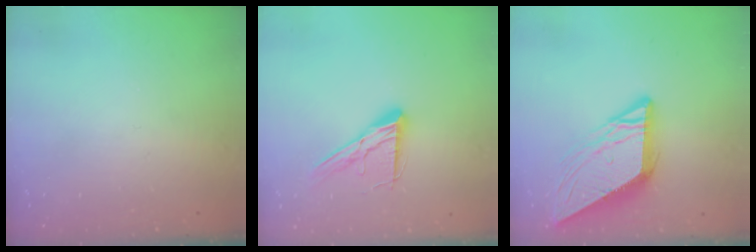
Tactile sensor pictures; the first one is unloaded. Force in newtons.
{"total": 12.3, "press": 12.3, "slide": 1.0}
{"total": 10.6, "press": 10.5, "slide": 1.1}